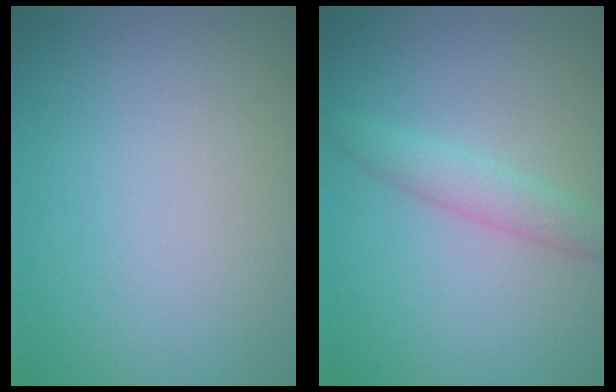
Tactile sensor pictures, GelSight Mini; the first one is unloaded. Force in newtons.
{"total": 2.1, "press": 2.1, "slide": 0.1}